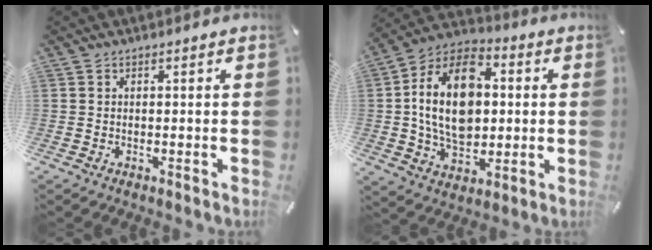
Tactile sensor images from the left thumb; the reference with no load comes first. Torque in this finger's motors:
{"motor_torque": [0.03, 2.09, 1.78, -0.99, 0.28]}